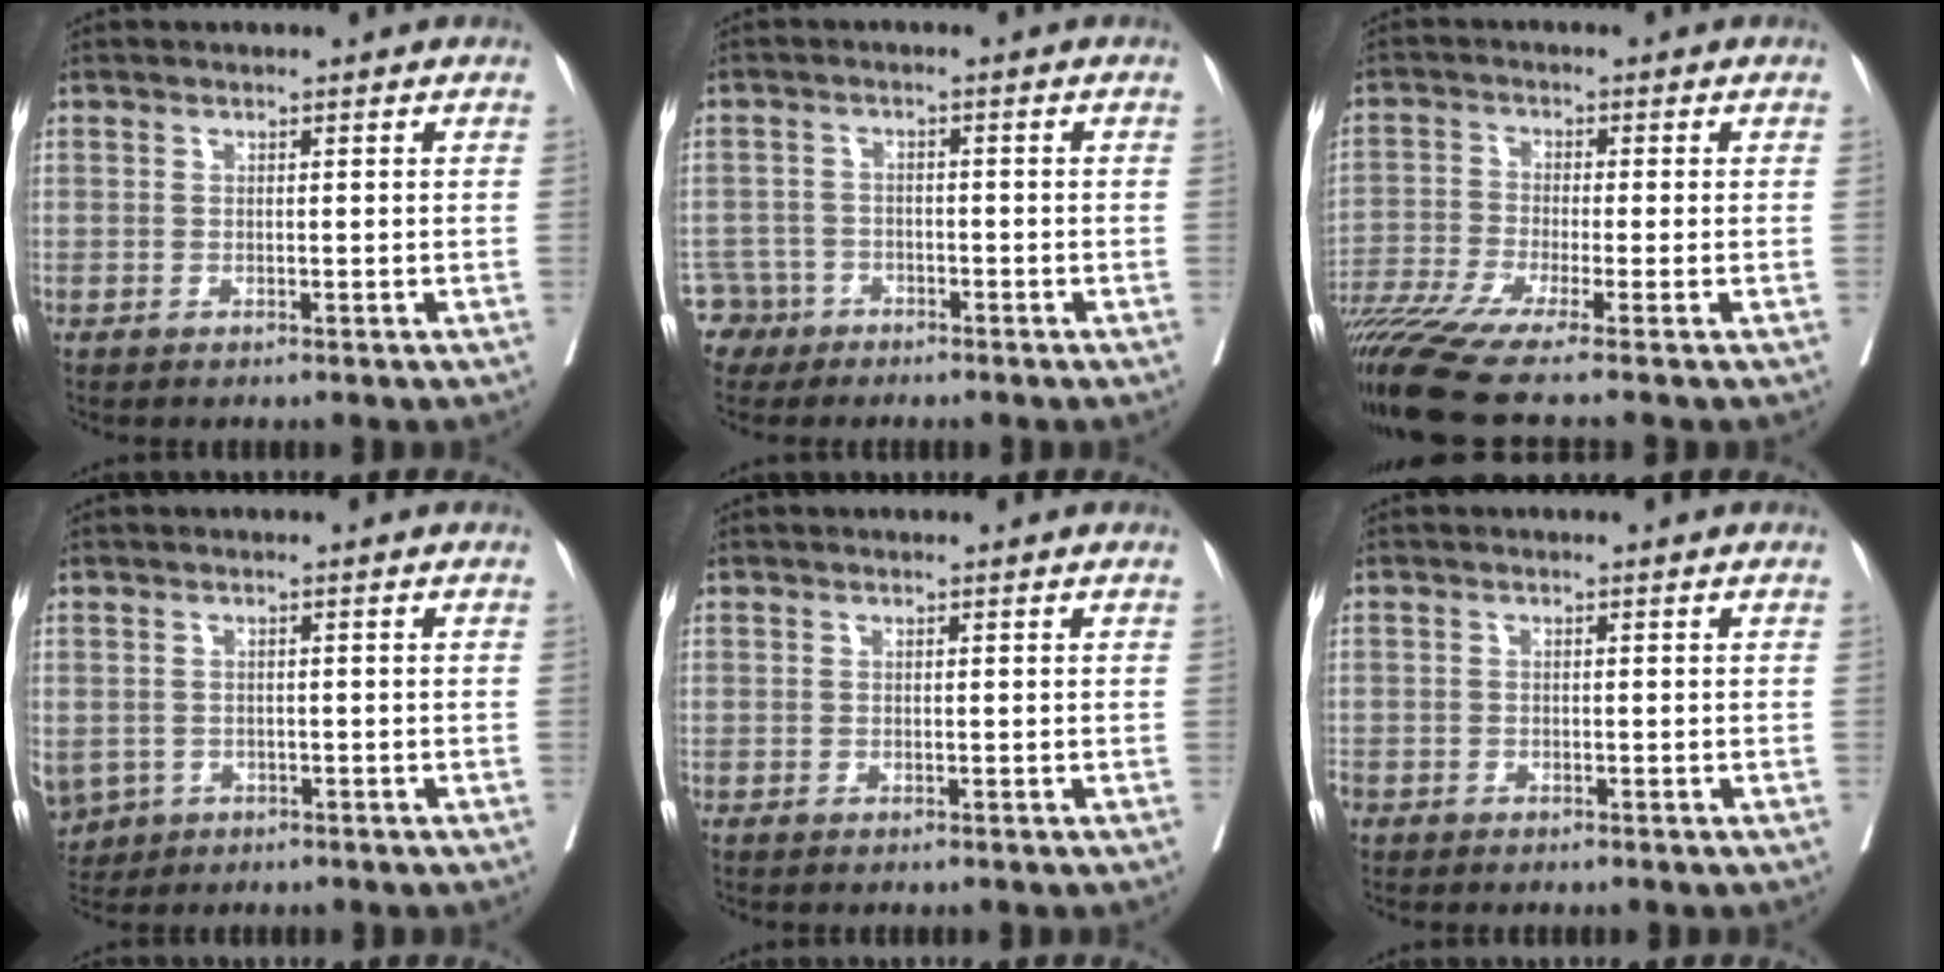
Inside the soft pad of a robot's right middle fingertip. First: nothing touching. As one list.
[{"total": 4.4, "force": [-3.1, 3.0, -0.9], "torque": [0.014, 0.007, -0.060]}, {"total": 14.2, "force": [-11.0, -0.5, 8.9], "torque": [-0.184, -0.037, -0.195]}, {"total": 9.7, "force": [-3.8, 8.3, 3.3], "torque": [-0.108, -0.005, -0.050]}, {"total": 0.0}, {"total": 1.9, "force": [-1.3, 1.3, 0.5], "torque": [-0.020, -0.002, -0.027]}]